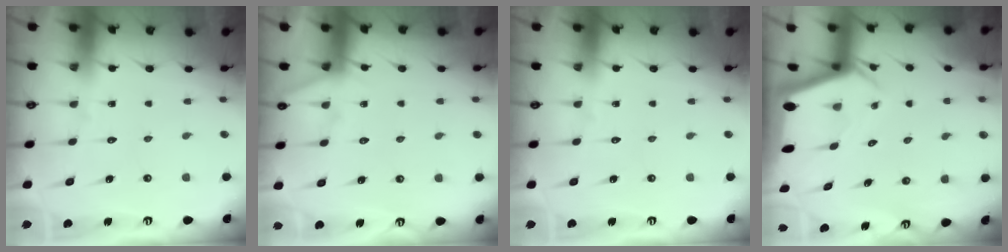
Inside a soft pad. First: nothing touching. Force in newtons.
{"total": 4.3, "press": 4.3, "slide": 0.6}
{"total": 0.0}
{"total": 3.4, "press": 3.4, "slide": 0.3}